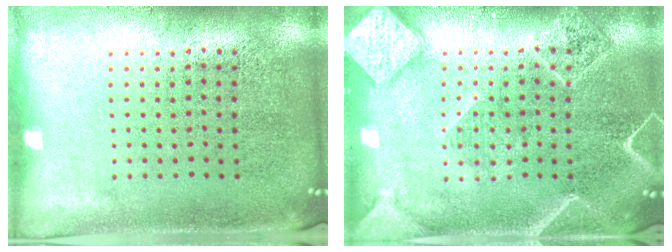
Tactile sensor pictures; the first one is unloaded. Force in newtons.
{"total": 1.9, "press": 1.9, "slide": 0.2}